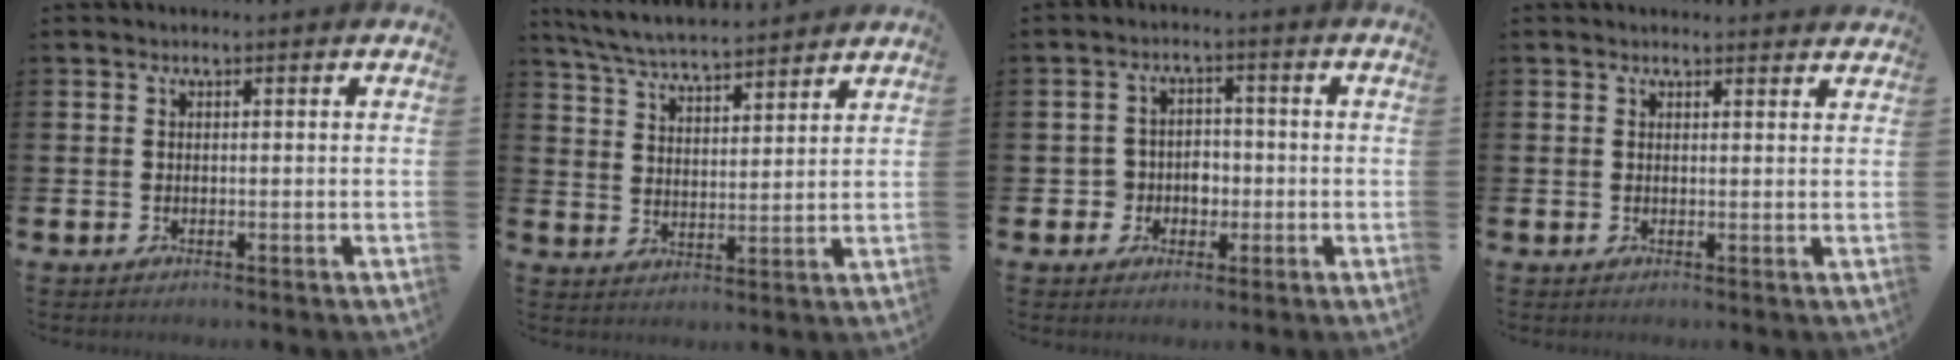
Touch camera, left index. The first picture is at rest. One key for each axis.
{"total": 6.3, "fx": 6.1, "fy": 0.4, "fz": 1.3, "tx": -0.048, "ty": -0.037, "tz": 0.107}
{"total": 3.4, "fx": -1.0, "fy": 3.2, "fz": 0.6, "tx": -0.012, "ty": 0.001, "tz": -0.029}
{"total": 1.3, "fx": 1.3, "fy": 0.2, "fz": 0.0, "tx": 0.013, "ty": -0.008, "tz": 0.020}